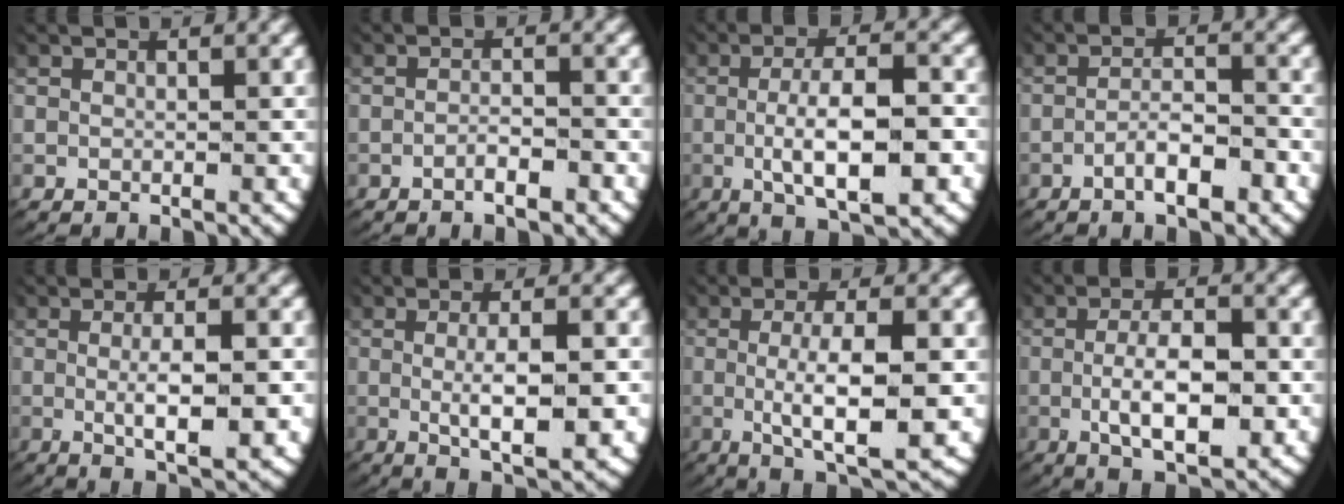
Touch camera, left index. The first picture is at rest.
{"total": 2.1, "force": [-1.5, 0.5, 1.4], "torque": [-0.023, -0.002, -0.027]}
{"total": 7.1, "force": [-1.6, 2.6, 6.5], "torque": [-0.103, -0.010, -0.020]}
{"total": 3.4, "force": [-2.2, 1.0, 2.4], "torque": [-0.043, -0.006, -0.037]}
{"total": 5.0, "force": [-0.7, 1.4, 4.8], "torque": [-0.085, -0.011, -0.005]}
{"total": 5.7, "force": [-0.8, 1.7, 5.4], "torque": [-0.090, -0.011, -0.006]}
{"total": 7.0, "force": [-1.5, 2.3, 6.4], "torque": [-0.115, -0.019, -0.016]}
{"total": 6.5, "force": [-1.1, 2.6, 5.8], "torque": [-0.099, -0.012, -0.015]}